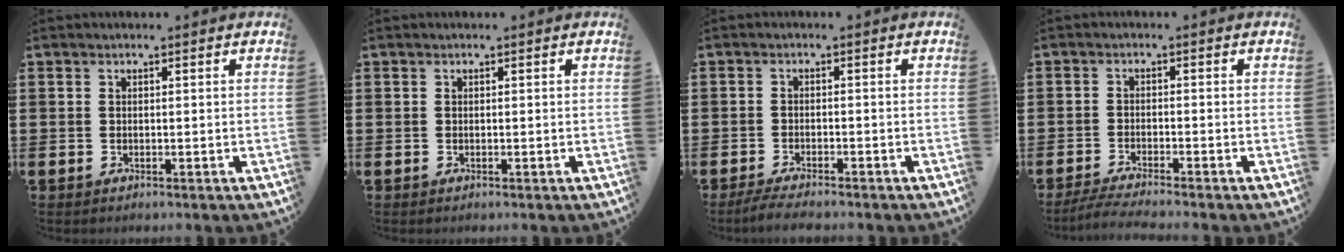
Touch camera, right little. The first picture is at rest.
{"total": 0.0}
{"total": 2.0, "force": [-1.8, 0.1, 0.9], "torque": [-0.015, 0.005, -0.035]}
{"total": 2.4, "force": [-2.1, -0.1, 1.2], "torque": [-0.019, 0.001, -0.039]}